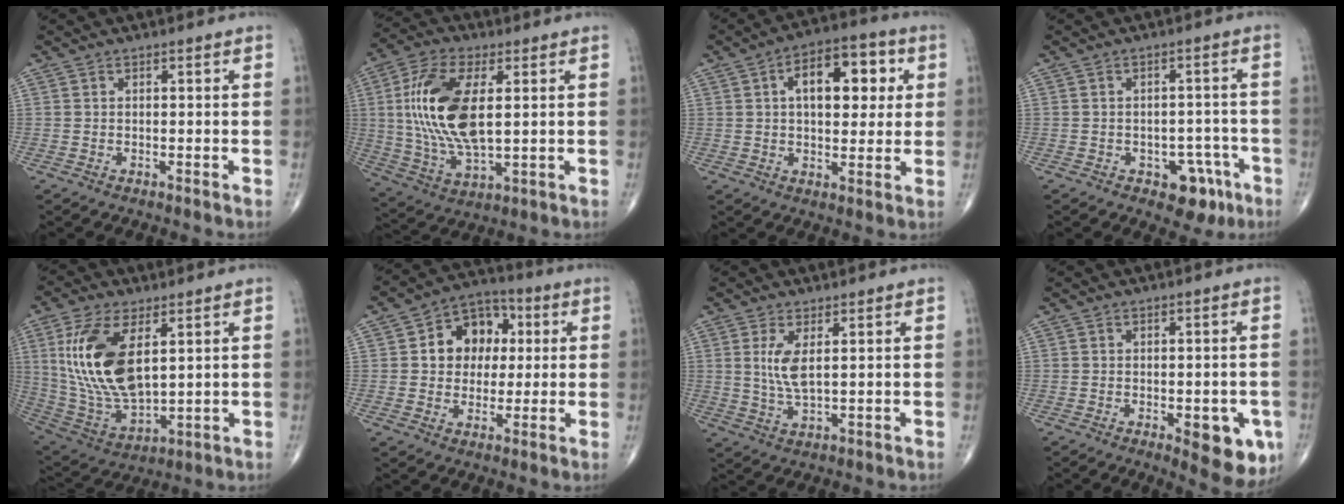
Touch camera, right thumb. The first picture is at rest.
{"total": 17.6, "force": [2.7, 8.1, 15.4], "torque": [-0.313, -0.007, 0.056]}
{"total": 13.7, "force": [3.5, 7.3, 11.1], "torque": [-0.129, 0.013, 0.049]}
{"total": 6.9, "force": [-3.5, 4.3, 4.0], "torque": [-0.017, 0.025, -0.041]}
{"total": 18.5, "force": [4.8, 8.9, 15.4], "torque": [-0.307, -0.025, 0.105]}
{"total": 11.8, "force": [2.1, 9.2, 7.1], "torque": [-0.058, 0.014, 0.026]}
{"total": 5.3, "force": [1.4, 1.7, 4.8], "torque": [-0.106, -0.014, 0.035]}
{"total": 9.7, "force": [-3.3, 4.0, 8.2], "torque": [-0.073, -0.002, -0.032]}